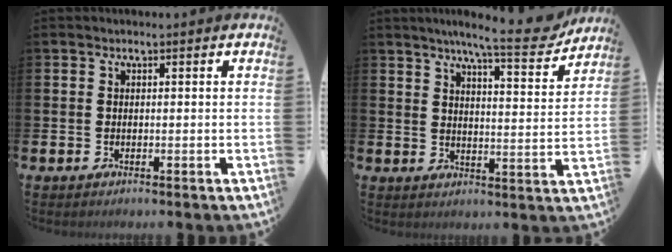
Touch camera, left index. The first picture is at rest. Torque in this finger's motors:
{"motor_torque": [0.93, -1.21, 0.67, 0.18]}